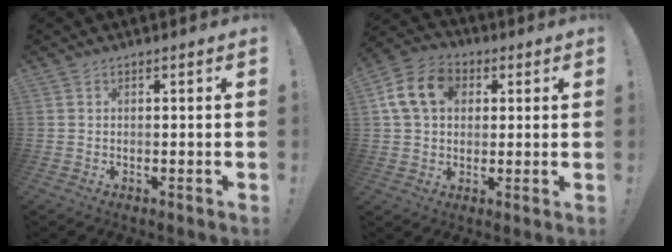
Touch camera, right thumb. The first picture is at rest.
{"total": 14.4, "force": [3.9, 10.9, 8.5], "torque": [-0.133, 0.005, 0.078]}